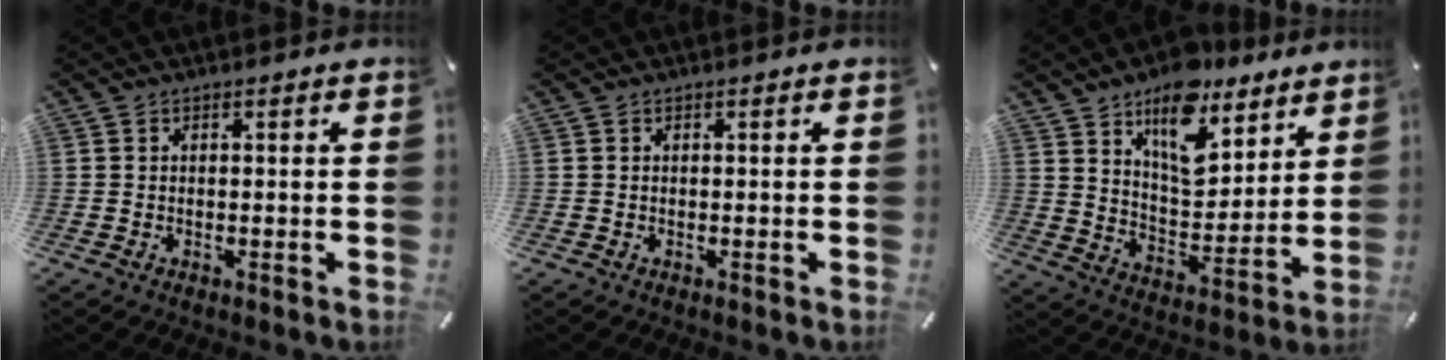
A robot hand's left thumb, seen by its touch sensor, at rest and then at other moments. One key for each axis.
{"total": 0.0}
{"total": 15.9, "fx": 10.9, "fy": 8.6, "fz": 7.8, "tx": -0.112, "ty": -0.075, "tz": 0.193}